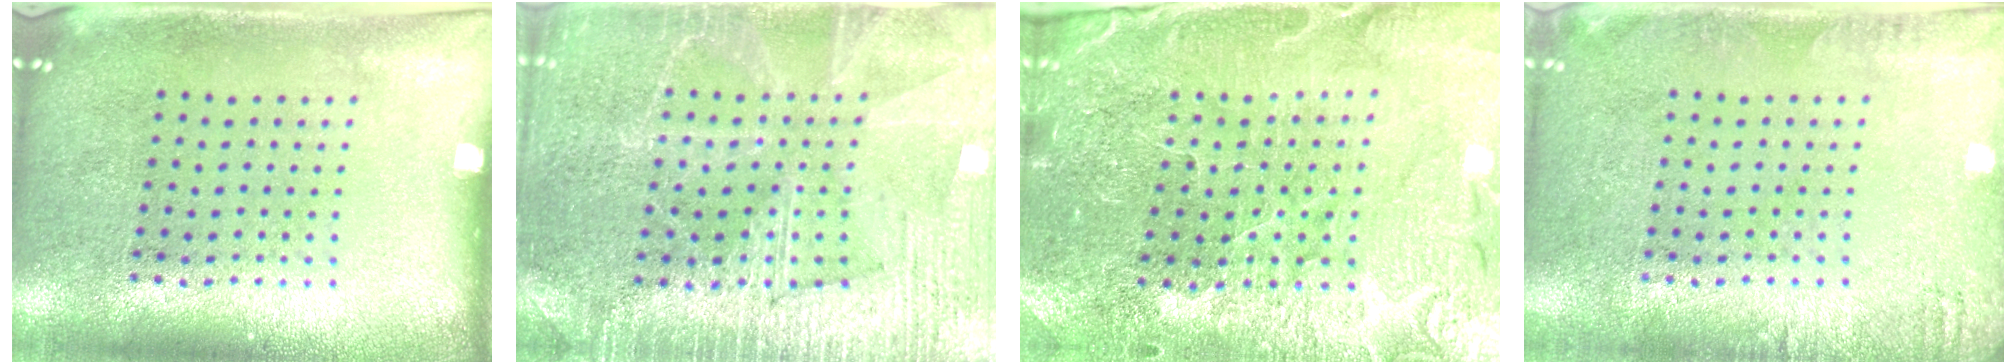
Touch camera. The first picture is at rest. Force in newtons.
{"total": 3.6, "press": 3.5, "slide": 0.6}
{"total": 3.3, "press": 3.3, "slide": 0.3}
{"total": 1.4, "press": 1.3, "slide": 0.2}